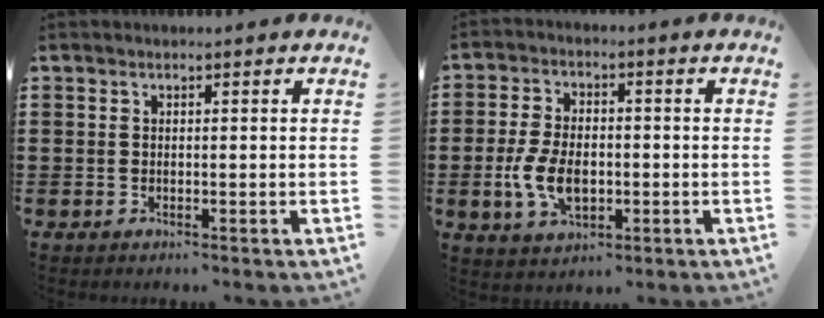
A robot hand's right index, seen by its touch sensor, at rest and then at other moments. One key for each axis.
{"total": 7.1, "fx": -1.4, "fy": 4.1, "fz": 5.6, "tx": -0.127, "ty": -0.002, "tz": -0.027}